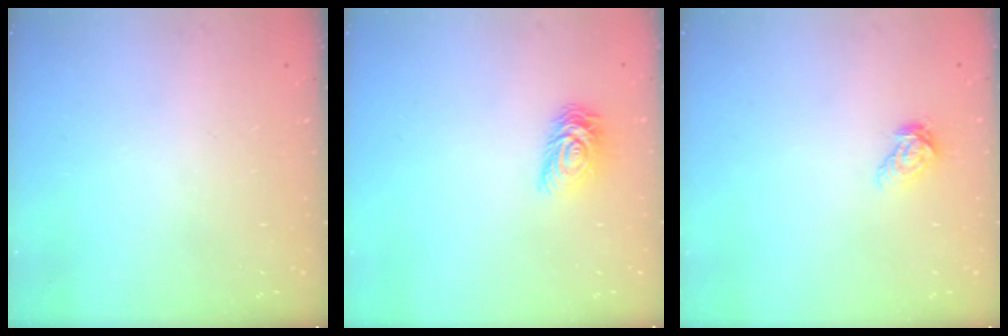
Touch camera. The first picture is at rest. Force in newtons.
{"total": 7.2, "press": 7.2, "slide": 0.4}
{"total": 7.0, "press": 7.0, "slide": 0.4}